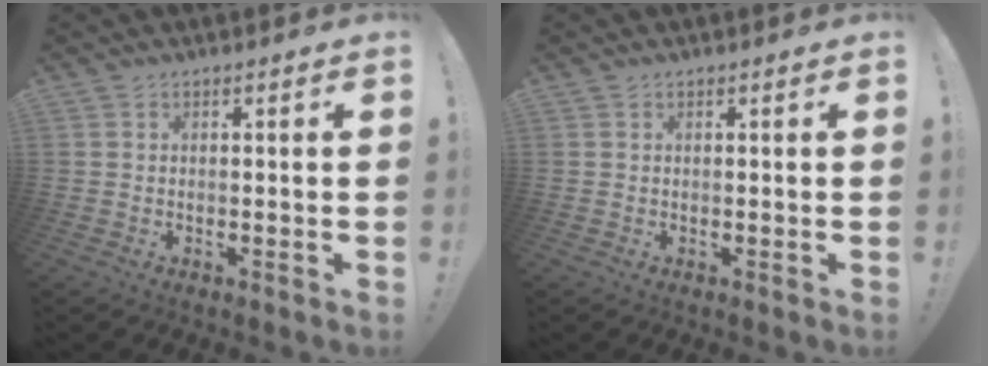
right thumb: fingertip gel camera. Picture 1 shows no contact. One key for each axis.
{"total": 0.0}